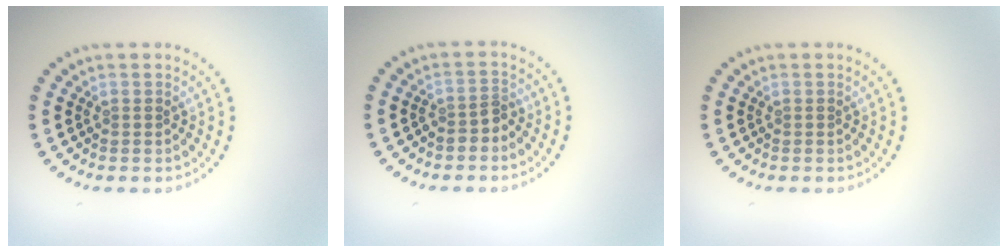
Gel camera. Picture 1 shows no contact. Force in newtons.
{"total": 1.4, "press": 1.0, "slide": 0.9}
{"total": 0.0}